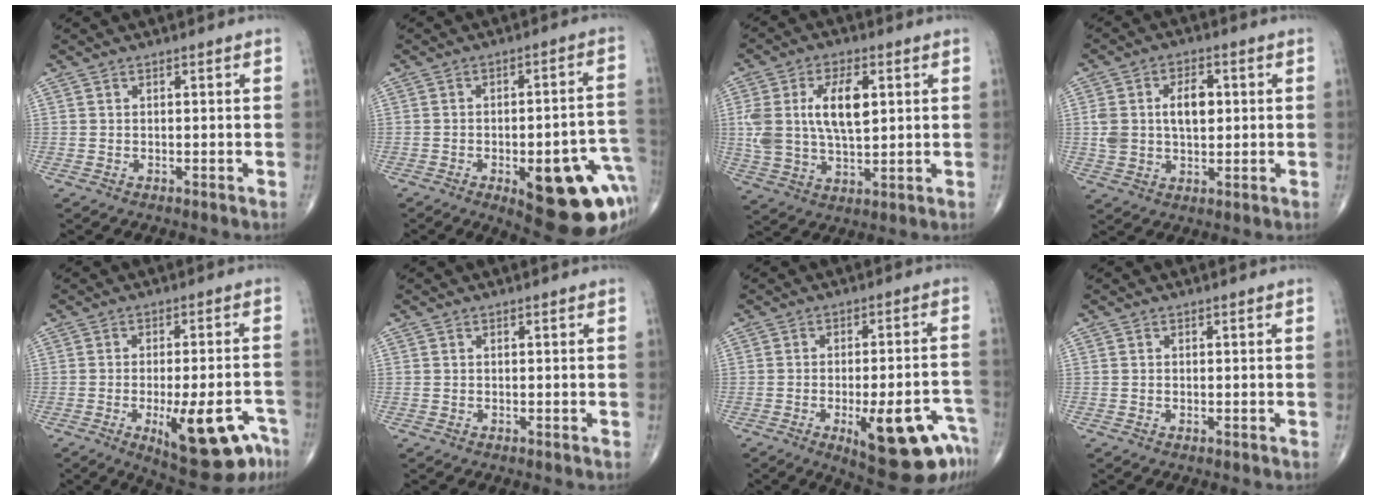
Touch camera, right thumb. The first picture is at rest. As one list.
[{"total": 21.1, "force": [-7.9, 7.7, 18.0], "torque": [-0.152, 0.029, -0.079]}, {"total": 12.7, "force": [2.7, 6.4, 10.6], "torque": [-0.202, 0.002, 0.056]}, {"total": 9.3, "force": [1.4, 5.7, 7.2], "torque": [-0.116, 0.010, 0.029]}, {"total": 15.5, "force": [-7.2, 5.3, 12.6], "torque": [-0.131, 0.023, -0.085]}, {"total": 0.0}, {"total": 16.5, "force": [-7.8, 5.1, 13.6], "torque": [-0.125, 0.029, -0.091]}, {"total": 0.0}]